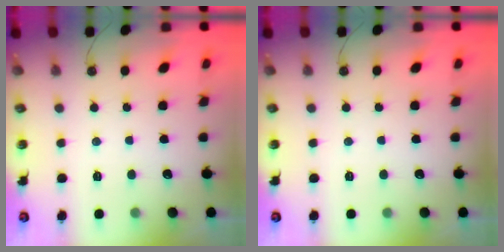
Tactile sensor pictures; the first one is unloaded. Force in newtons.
{"total": 0.0}